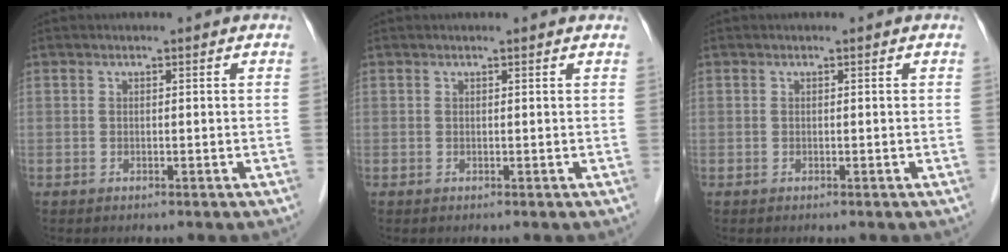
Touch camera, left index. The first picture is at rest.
{"total": 1.4, "force": [1.4, 0.0, 0.4], "torque": [-0.014, 0.007, 0.011]}
{"total": 0.0}